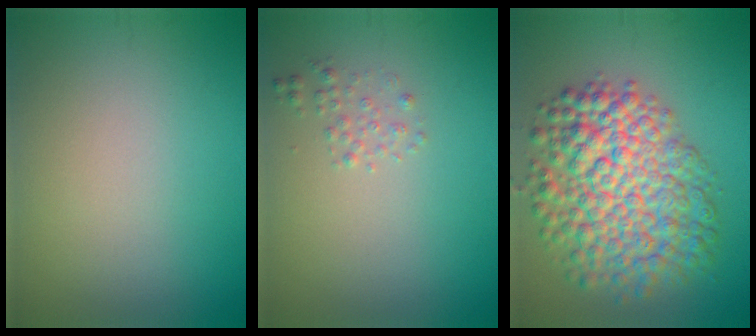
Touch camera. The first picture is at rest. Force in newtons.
{"total": 1.0, "press": 1.0, "slide": 0.1}
{"total": 9.6, "press": 9.6, "slide": 0.3}